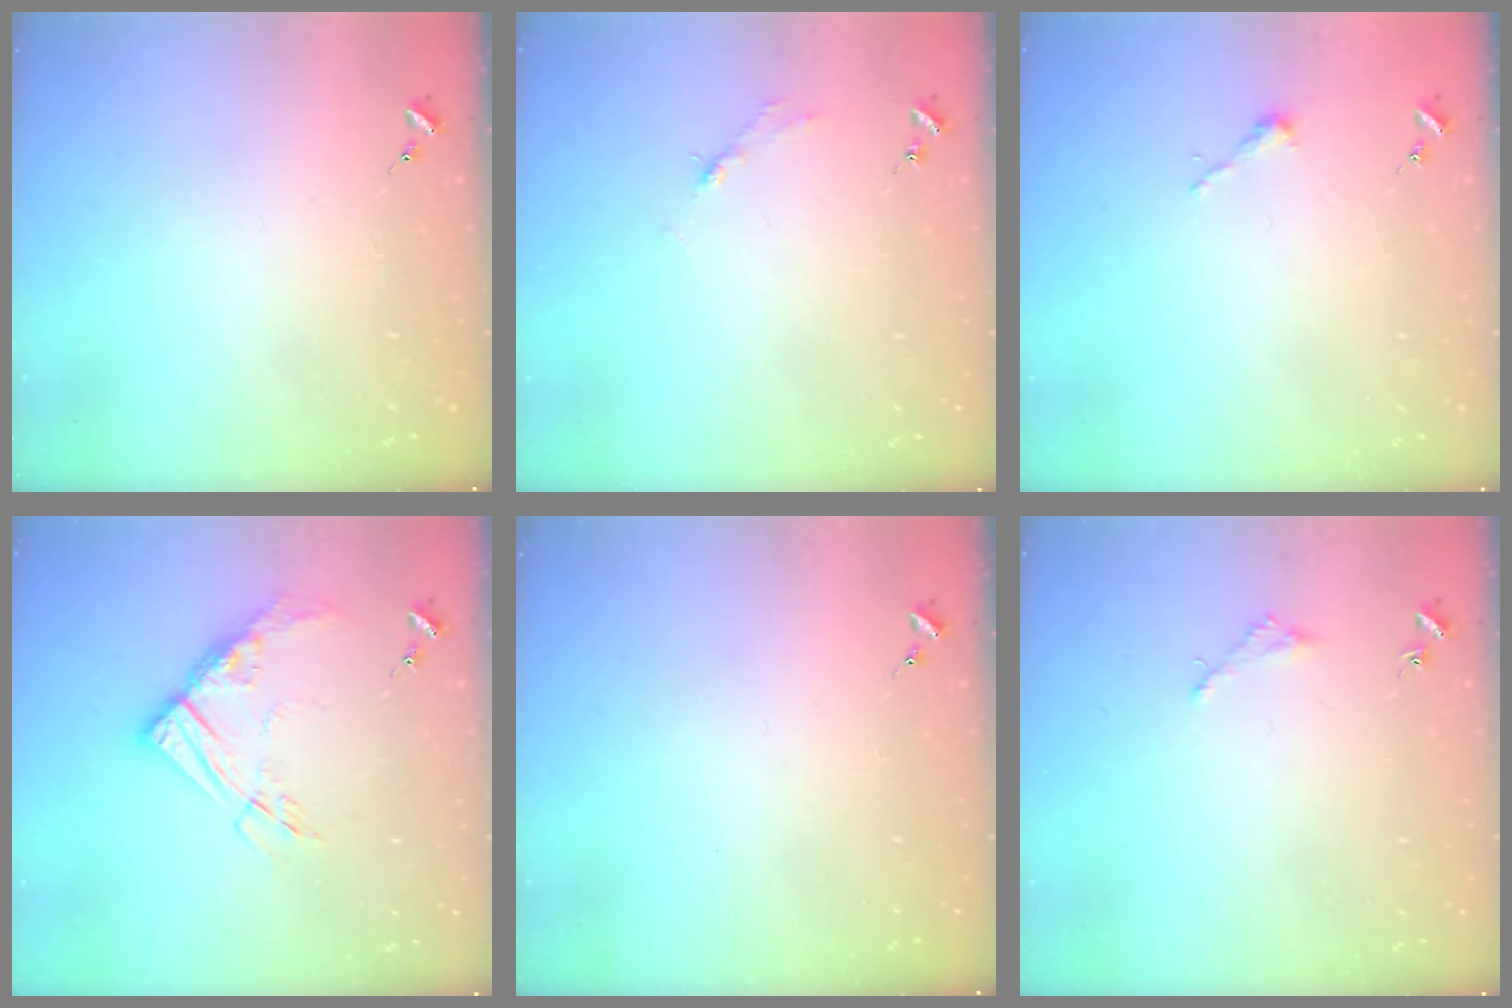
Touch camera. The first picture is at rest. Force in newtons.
{"total": 2.7, "press": 2.7, "slide": 0.4}
{"total": 2.5, "press": 2.5, "slide": 0.2}
{"total": 12.7, "press": 12.6, "slide": 1.3}
{"total": 0.0}
{"total": 1.6, "press": 1.6, "slide": 0.2}